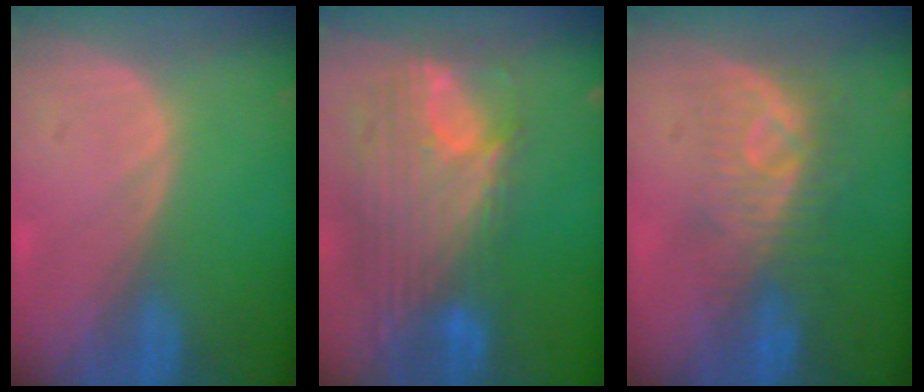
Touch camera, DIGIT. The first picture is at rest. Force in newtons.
{"total": 12.2, "press": 10.3, "slide": 6.5}
{"total": 8.2, "press": 7.6, "slide": 3.1}